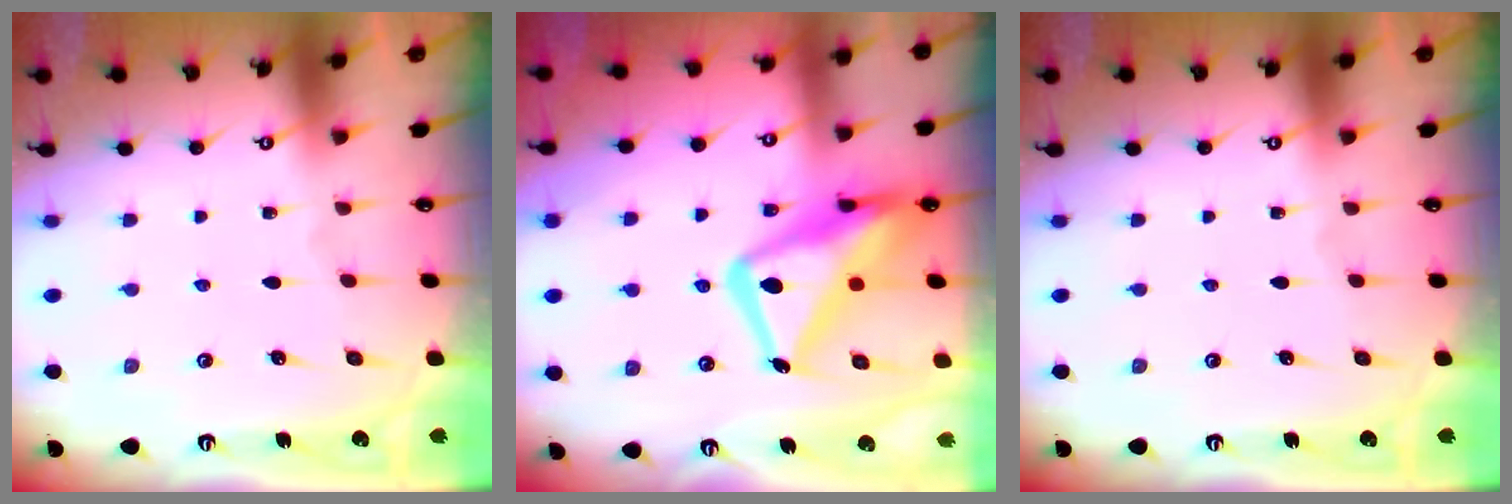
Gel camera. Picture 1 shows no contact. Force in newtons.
{"total": 19.4, "press": 19.3, "slide": 1.7}
{"total": 0.0}